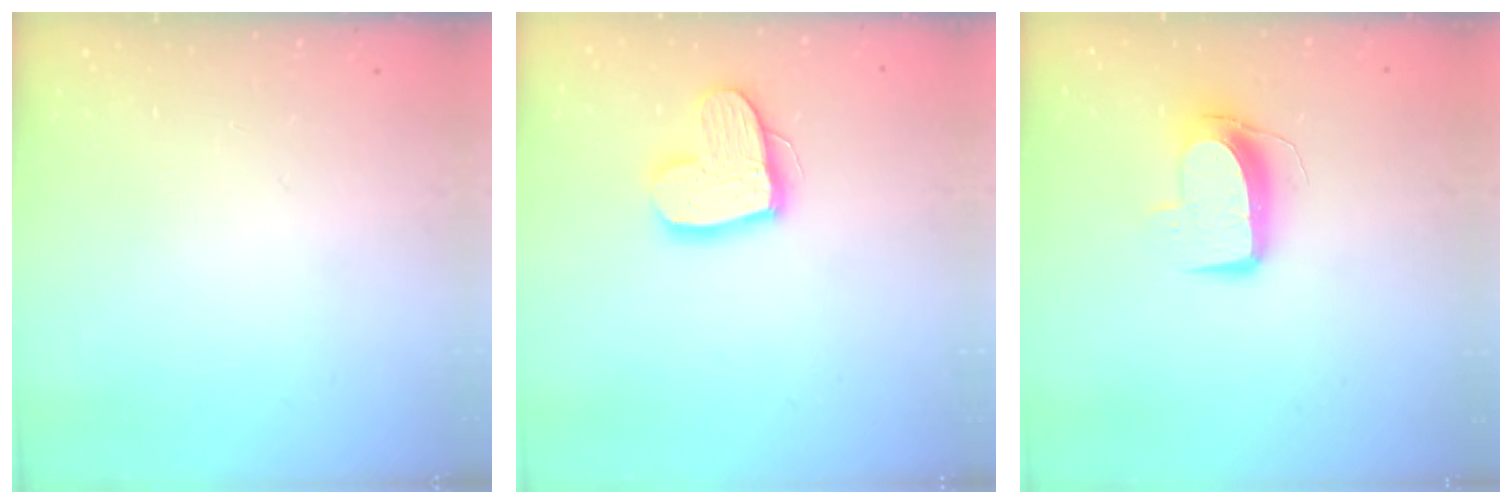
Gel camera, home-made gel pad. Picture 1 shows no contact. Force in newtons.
{"total": 14.4, "press": 14.3, "slide": 1.3}
{"total": 10.0, "press": 9.9, "slide": 0.8}